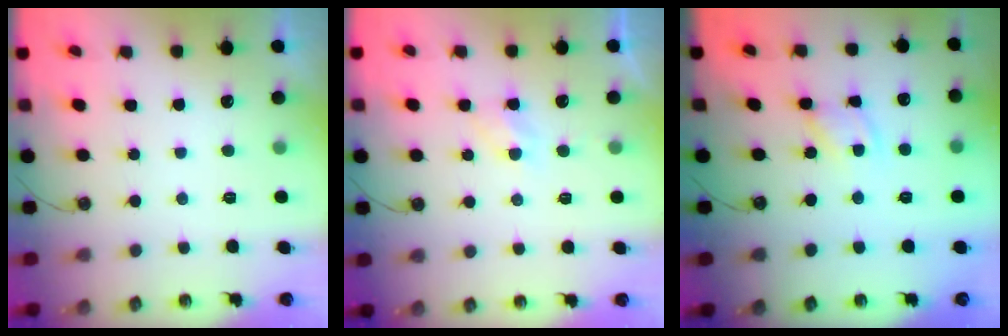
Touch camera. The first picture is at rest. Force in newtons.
{"total": 3.4, "press": 3.4, "slide": 0.4}
{"total": 6.6, "press": 6.6, "slide": 0.3}